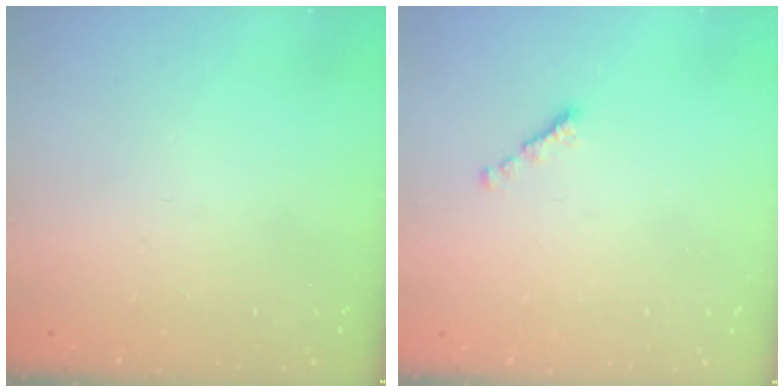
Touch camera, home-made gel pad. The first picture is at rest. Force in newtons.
{"total": 1.5, "press": 1.4, "slide": 0.5}